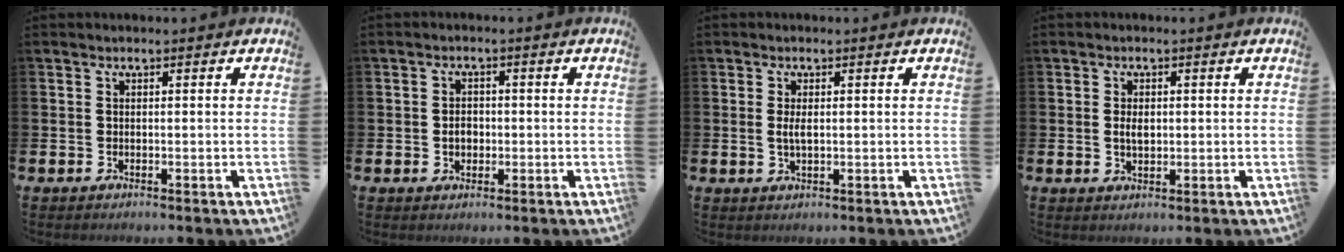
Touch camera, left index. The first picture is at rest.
{"total": 2.2, "force": [-0.3, 1.8, 1.3], "torque": [-0.011, 0.000, -0.012]}
{"total": 2.1, "force": [0.2, 0.8, 1.9], "torque": [-0.039, 0.003, 0.002]}
{"total": 2.3, "force": [0.2, 1.4, 1.8], "torque": [-0.022, 0.001, -0.002]}